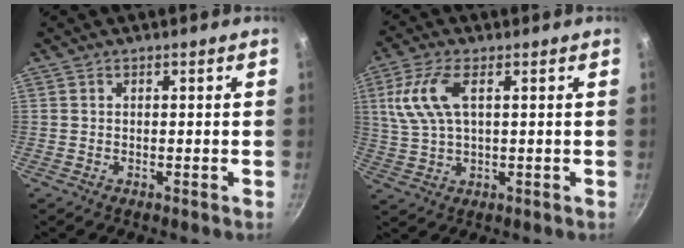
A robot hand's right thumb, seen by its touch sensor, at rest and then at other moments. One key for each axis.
{"total": 9.2, "fx": 2.5, "fy": 4.1, "fz": 7.9, "tx": -0.170, "ty": 0.010, "tz": 0.051}